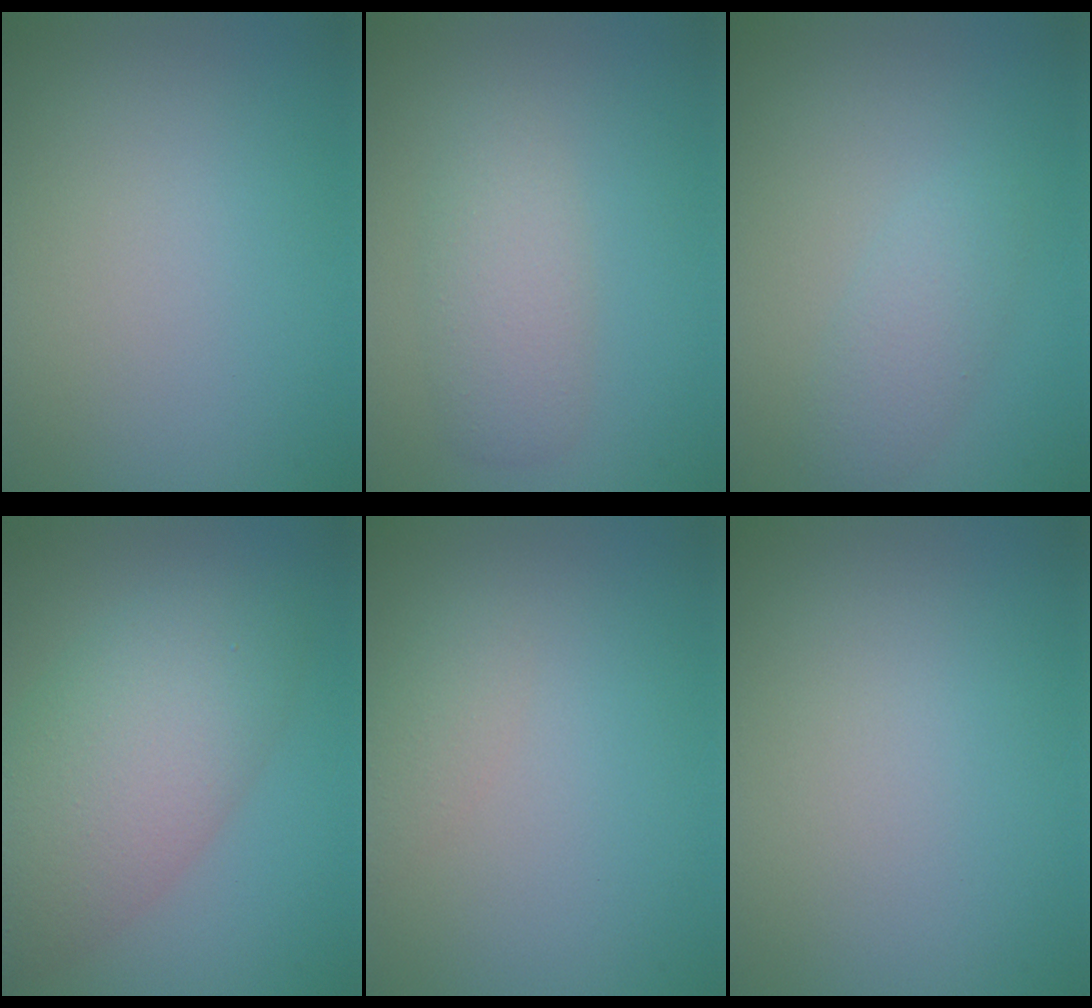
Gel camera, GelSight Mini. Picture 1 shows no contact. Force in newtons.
{"total": 3.0, "press": 3.0, "slide": 0.1}
{"total": 2.1, "press": 2.1, "slide": 0.1}
{"total": 8.0, "press": 8.0, "slide": 0.2}
{"total": 1.4, "press": 1.4, "slide": 0.1}
{"total": 0.0}